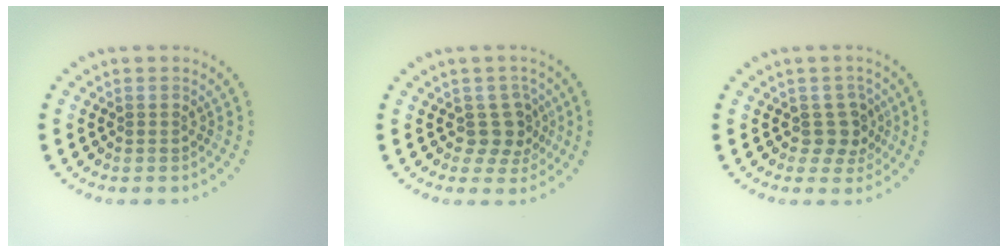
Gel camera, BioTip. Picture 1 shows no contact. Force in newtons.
{"total": 2.6, "press": 2.1, "slide": 1.6}
{"total": 2.5, "press": 2.0, "slide": 1.5}